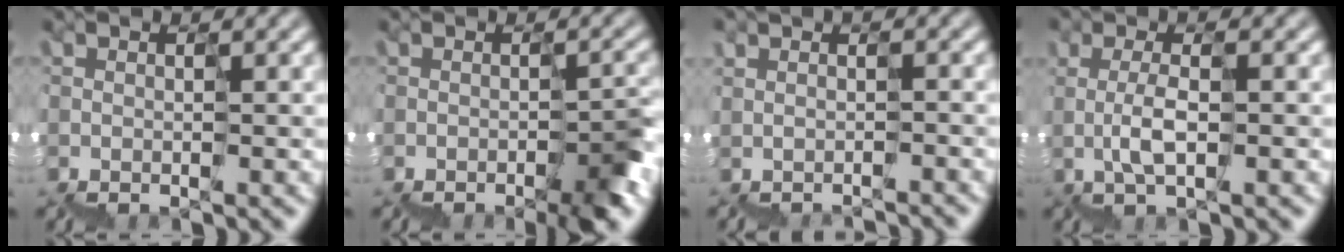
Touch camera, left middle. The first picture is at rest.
{"total": 5.8, "force": [-3.2, 1.9, 4.4], "torque": [-0.058, -0.009, -0.045]}
{"total": 3.0, "force": [-3.0, 0.5, 0.2], "torque": [0.018, 0.002, -0.027]}
{"total": 1.0, "force": [0.6, 0.0, 0.8], "torque": [-0.015, 0.015, 0.013]}